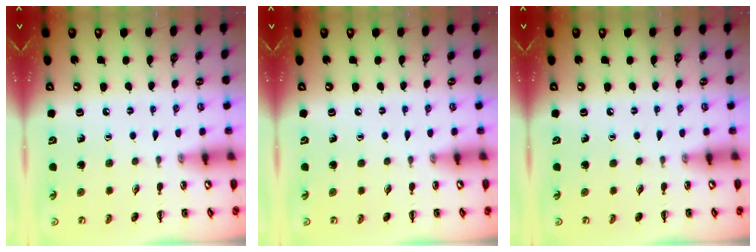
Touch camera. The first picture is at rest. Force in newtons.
{"total": 0.0}
{"total": 0.0}